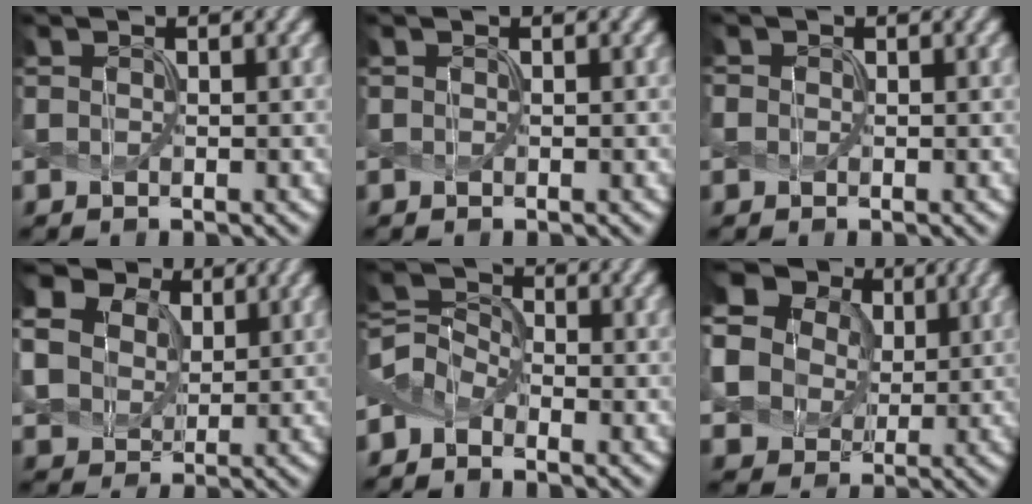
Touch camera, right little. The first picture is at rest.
{"total": 0.0}
{"total": 0.9, "force": [-0.1, 0.9, 0.1], "torque": [0.001, -0.001, -0.004]}
{"total": 11.0, "force": [5.2, 8.0, 5.4], "torque": [-0.151, 0.023, 0.092]}
{"total": 3.6, "force": [-1.7, 2.6, 1.9], "torque": [-0.044, 0.013, -0.046]}
{"total": 17.5, "force": [5.5, 15.1, 6.7], "torque": [-0.205, 0.027, 0.094]}